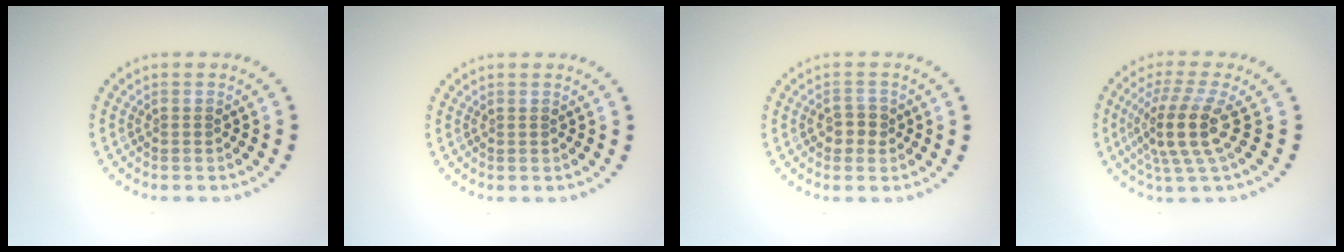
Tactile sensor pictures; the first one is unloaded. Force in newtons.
{"total": 0.0}
{"total": 1.9, "press": 1.8, "slide": 0.6}
{"total": 4.6, "press": 3.4, "slide": 3.0}